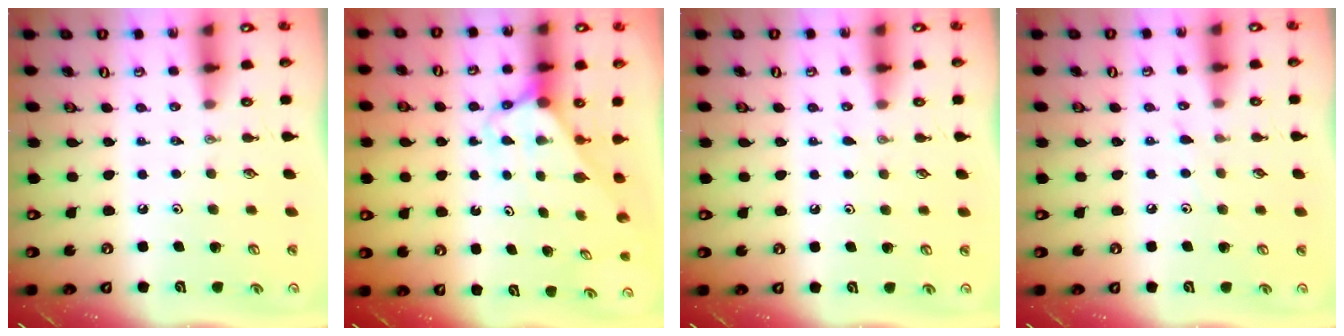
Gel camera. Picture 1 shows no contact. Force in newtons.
{"total": 2.8, "press": 2.8, "slide": 0.2}
{"total": 4.3, "press": 4.3, "slide": 0.4}
{"total": 3.9, "press": 3.8, "slide": 0.5}